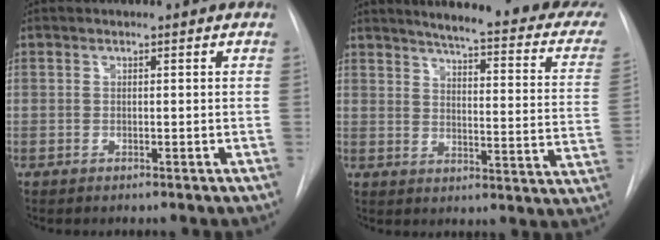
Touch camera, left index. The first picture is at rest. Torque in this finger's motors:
{"motor_torque": [0.39, -0.52, 0.26, 0.09]}